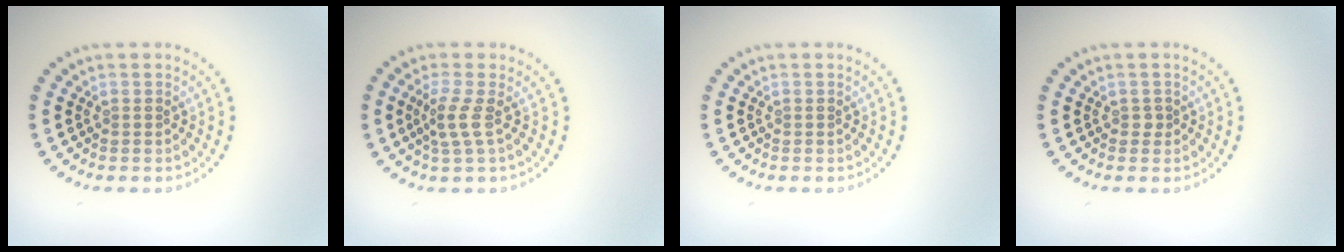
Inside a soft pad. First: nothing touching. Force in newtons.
{"total": 2.1, "press": 1.5, "slide": 1.5}
{"total": 0.0}
{"total": 0.5, "press": 0.4, "slide": 0.3}